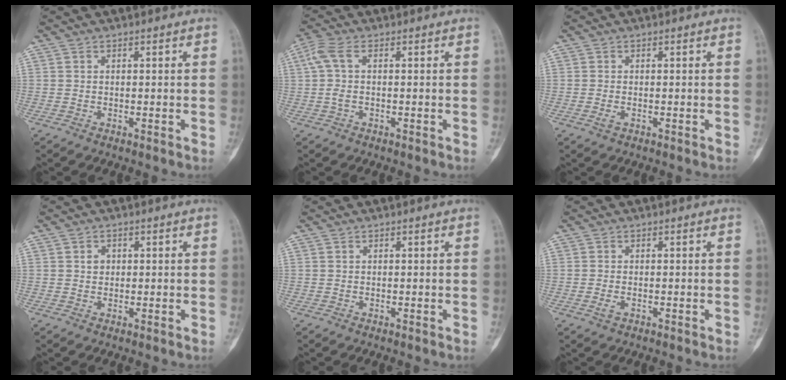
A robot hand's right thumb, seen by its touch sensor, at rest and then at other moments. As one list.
[{"total": 4.4, "force": [0.6, 1.8, 4.0], "torque": [-0.111, 0.018, 0.009]}, {"total": 0.9, "force": [-0.3, 0.4, 0.7], "torque": [-0.017, -0.003, -0.008]}, {"total": 1.6, "force": [0.4, 1.4, 0.7], "torque": [-0.004, 0.001, 0.005]}, {"total": 0.0}, {"total": 1.2, "force": [-0.4, 0.7, 0.9], "torque": [-0.024, -0.003, -0.011]}]